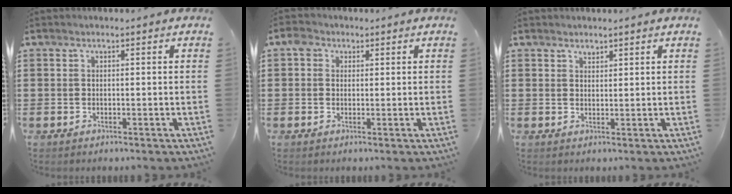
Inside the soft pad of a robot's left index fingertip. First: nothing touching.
{"total": 1.9, "force": [0.9, 1.5, 0.7], "torque": [-0.010, 0.002, 0.013]}
{"total": 1.3, "force": [1.2, 0.3, 0.0], "torque": [-0.002, -0.001, 0.023]}